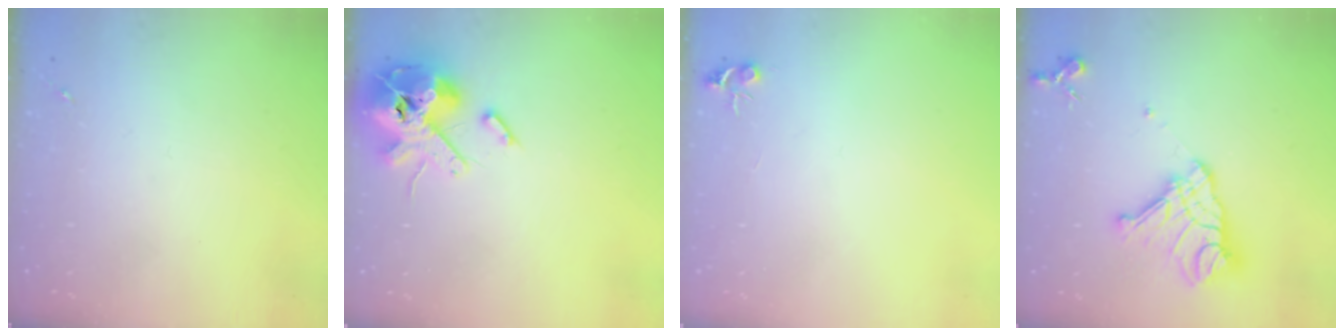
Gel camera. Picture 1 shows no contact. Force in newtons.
{"total": 15.4, "press": 15.2, "slide": 2.6}
{"total": 4.7, "press": 4.7, "slide": 0.6}
{"total": 15.8, "press": 15.7, "slide": 1.7}